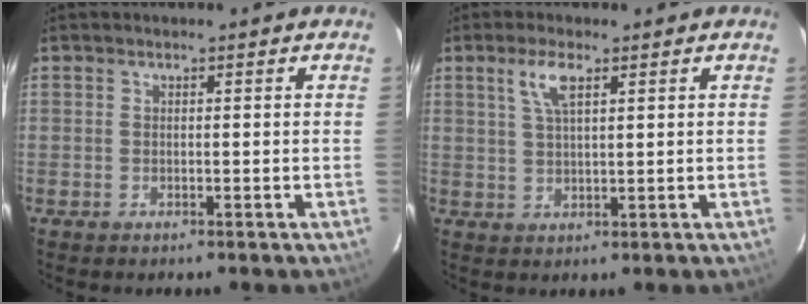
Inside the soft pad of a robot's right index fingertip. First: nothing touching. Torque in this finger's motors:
{"motor_torque": [0.19, -0.01, 0.15, 0.09]}